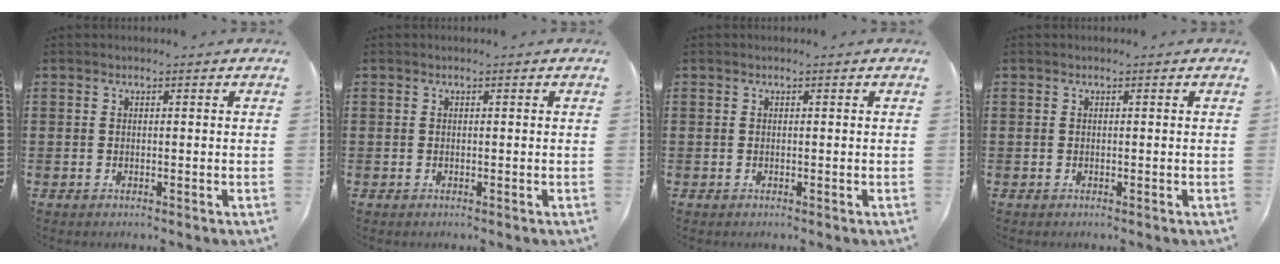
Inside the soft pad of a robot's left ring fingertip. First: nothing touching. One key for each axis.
{"total": 0.0}
{"total": 0.0}
{"total": 0.0}